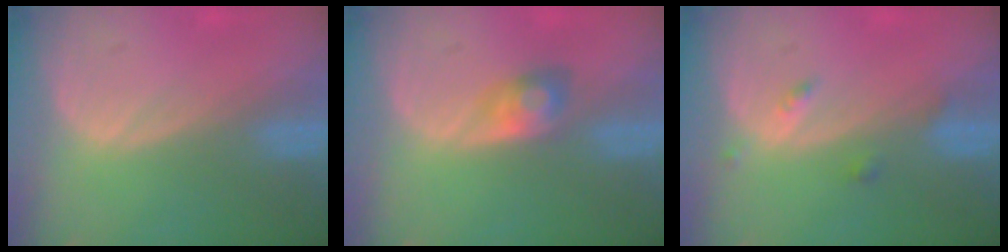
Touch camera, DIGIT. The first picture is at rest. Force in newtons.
{"total": 2.6, "press": 2.6, "slide": 0.1}
{"total": 1.8, "press": 1.8, "slide": 0.1}